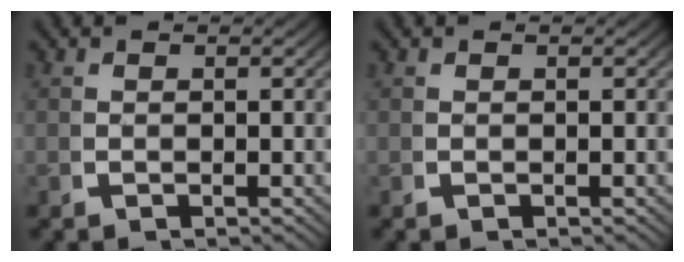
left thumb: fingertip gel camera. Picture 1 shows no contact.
{"total": 0.0}